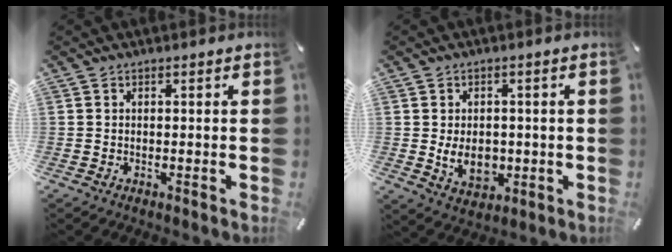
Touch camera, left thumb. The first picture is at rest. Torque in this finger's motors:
{"motor_torque": [0.51, 0.51, 0.41, -0.28, 0.00]}